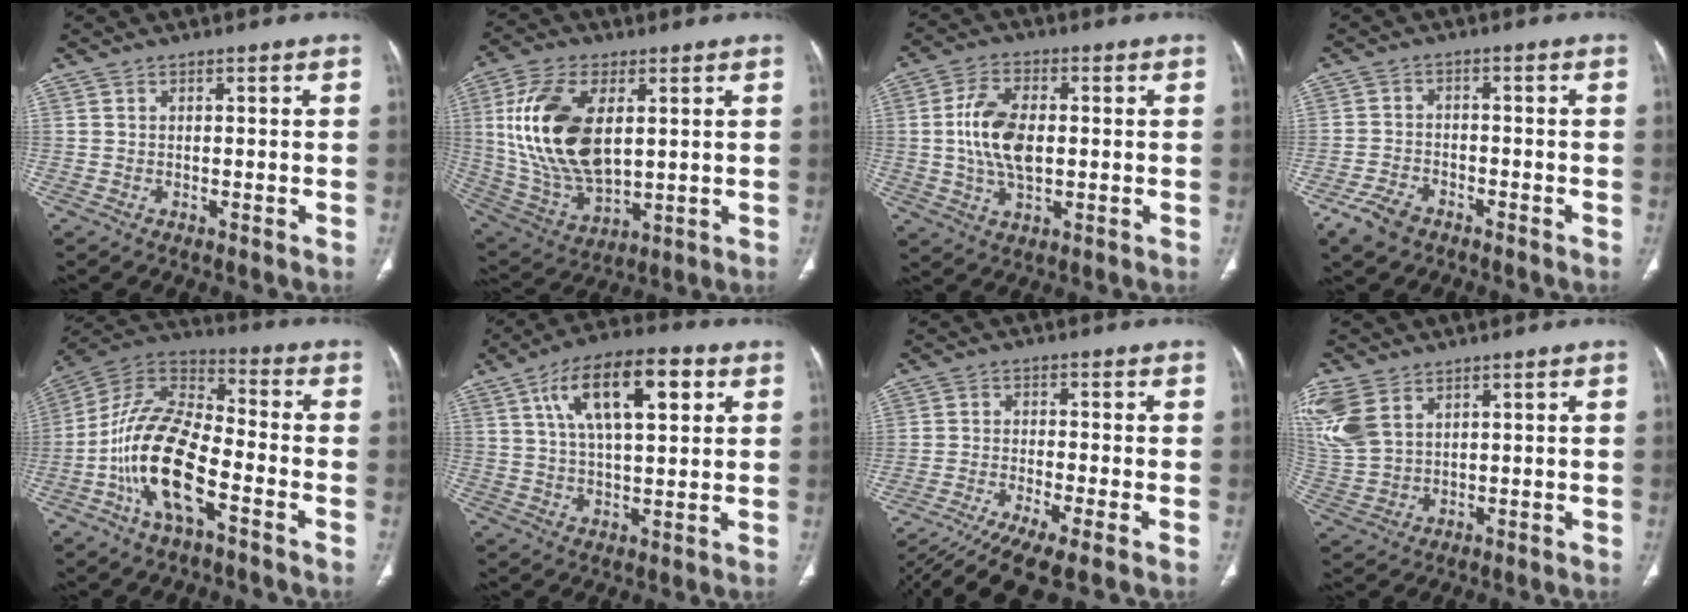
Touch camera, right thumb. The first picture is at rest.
{"total": 20.0, "force": [3.9, 10.9, 16.3], "torque": [-0.322, -0.017, 0.084]}
{"total": 10.7, "force": [0.4, 5.9, 8.9], "torque": [-0.173, 0.003, 0.011]}
{"total": 5.6, "force": [-3.8, 3.1, 2.7], "torque": [-0.057, 0.015, -0.068]}
{"total": 17.6, "force": [-6.3, 8.0, 14.4], "torque": [-0.269, 0.049, -0.120]}
{"total": 16.3, "force": [6.2, 6.8, 13.5], "torque": [-0.209, 0.002, 0.101]}
{"total": 12.8, "force": [-9.1, 1.1, 8.8], "torque": [-0.189, 0.004, -0.158]}
{"total": 10.7, "force": [5.0, 6.9, 6.5], "torque": [-0.158, -0.006, 0.117]}